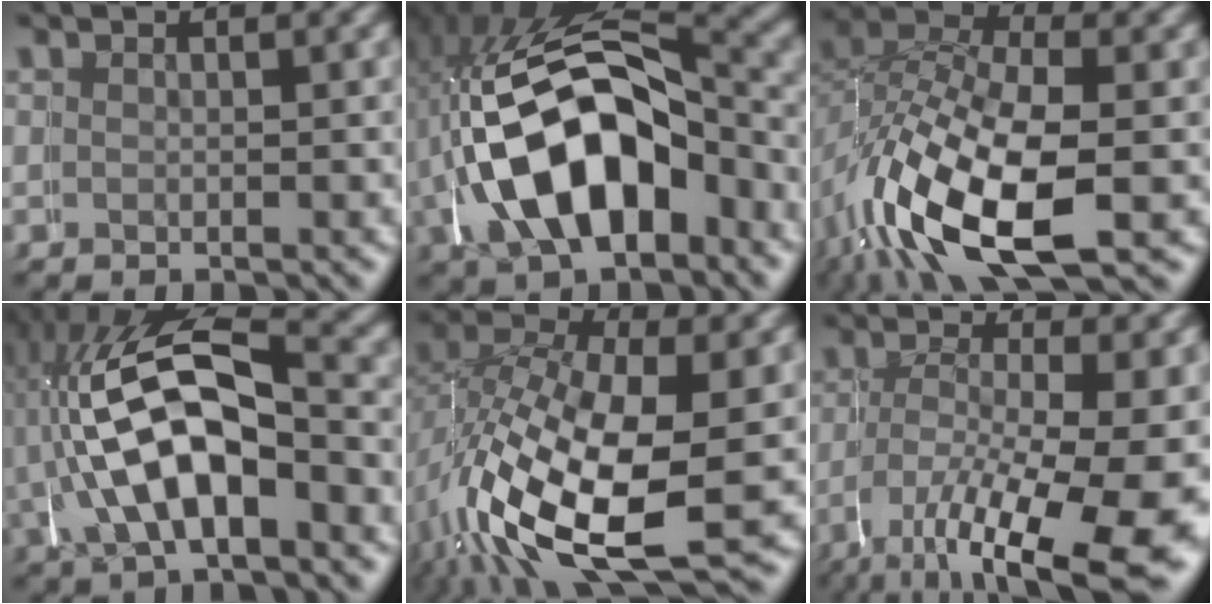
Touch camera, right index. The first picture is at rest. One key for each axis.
{"total": 14.0, "fx": -0.7, "fy": 9.1, "fz": 10.6, "tx": -0.208, "ty": -0.009, "tz": -0.008}
{"total": 9.6, "fx": -2.8, "fy": 6.1, "fz": 6.8, "tx": -0.160, "ty": -0.038, "tz": -0.026}
{"total": 10.0, "fx": 0.6, "fy": 6.7, "fz": 7.5, "tx": -0.160, "ty": -0.008, "tz": 0.010}
{"total": 10.2, "fx": -2.0, "fy": 6.7, "fz": 7.4, "tx": -0.177, "ty": -0.053, "tz": -0.009}
{"total": 8.1, "fx": -3.1, "fy": 3.0, "fz": 6.9, "tx": -0.116, "ty": -0.034, "tz": -0.027}